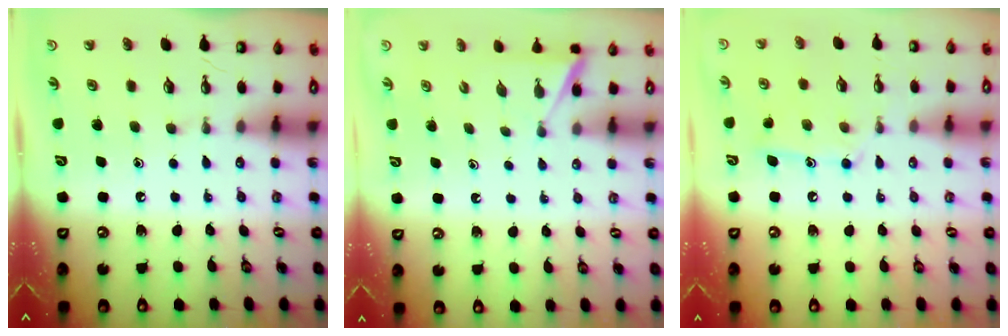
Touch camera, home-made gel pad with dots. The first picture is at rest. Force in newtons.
{"total": 2.7, "press": 2.7, "slide": 0.2}
{"total": 10.5, "press": 10.4, "slide": 0.8}